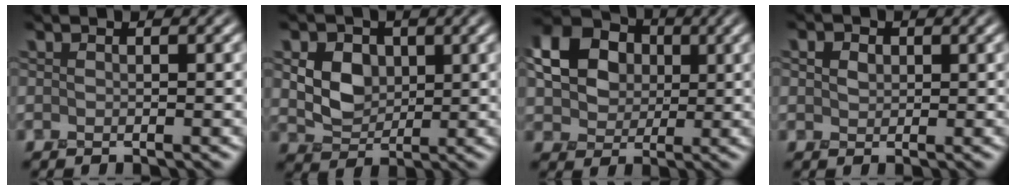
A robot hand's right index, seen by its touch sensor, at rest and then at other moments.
{"total": 4.4, "force": [0.6, 3.4, 2.7], "torque": [-0.060, -0.007, 0.006]}
{"total": 9.3, "force": [1.8, 7.7, 4.9], "torque": [-0.119, 0.034, 0.020]}
{"total": 2.9, "force": [1.3, 2.1, 1.5], "torque": [-0.041, 0.008, 0.012]}